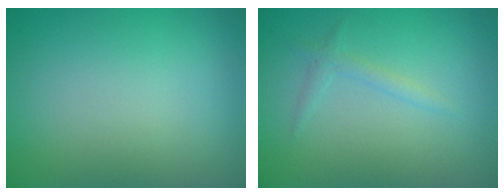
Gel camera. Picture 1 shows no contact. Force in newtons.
{"total": 1.1, "press": 1.1, "slide": 0.2}